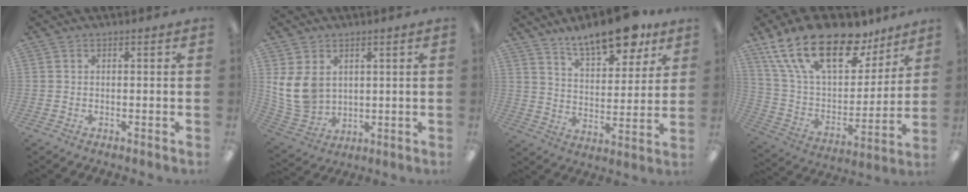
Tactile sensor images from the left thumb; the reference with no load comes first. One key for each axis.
{"total": 10.8, "fx": 2.7, "fy": 8.6, "fz": 6.1, "tx": -0.146, "ty": -0.007, "tz": 0.053}
{"total": 14.3, "fx": 11.5, "fy": 5.0, "fz": 7.0, "tx": -0.104, "ty": -0.065, "tz": 0.198}
{"total": 23.9, "fx": 15.6, "fy": 11.2, "fz": 14.2, "tx": -0.261, "ty": -0.092, "tz": 0.275}